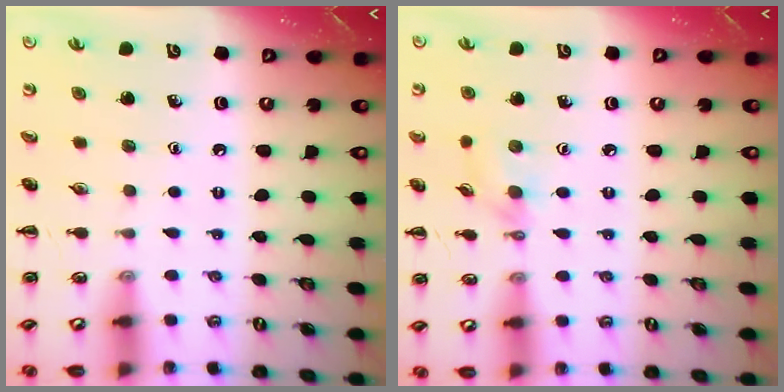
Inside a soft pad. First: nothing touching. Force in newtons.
{"total": 3.3, "press": 3.1, "slide": 1.1}